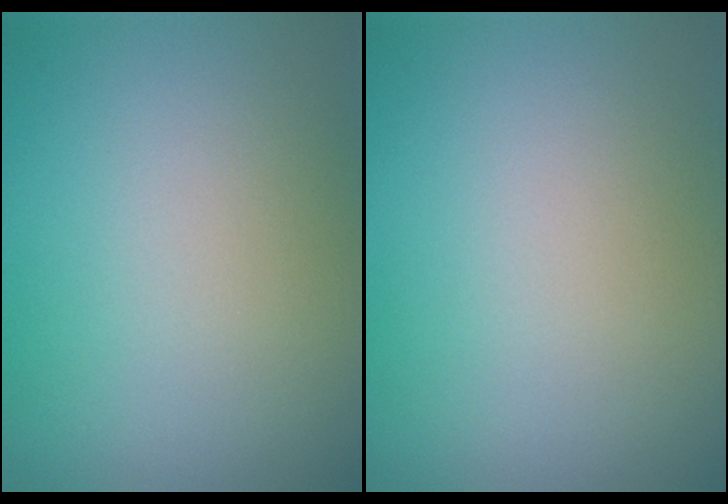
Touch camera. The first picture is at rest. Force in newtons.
{"total": 0.0}